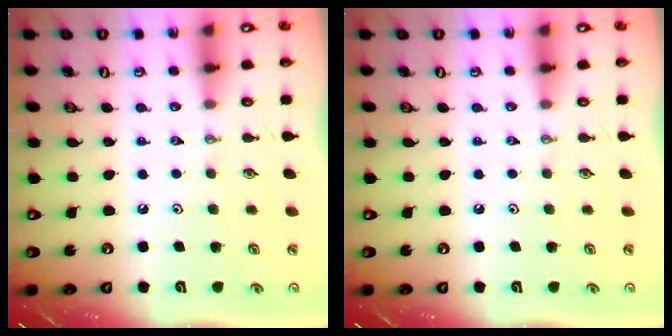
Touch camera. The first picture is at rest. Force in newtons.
{"total": 0.0}